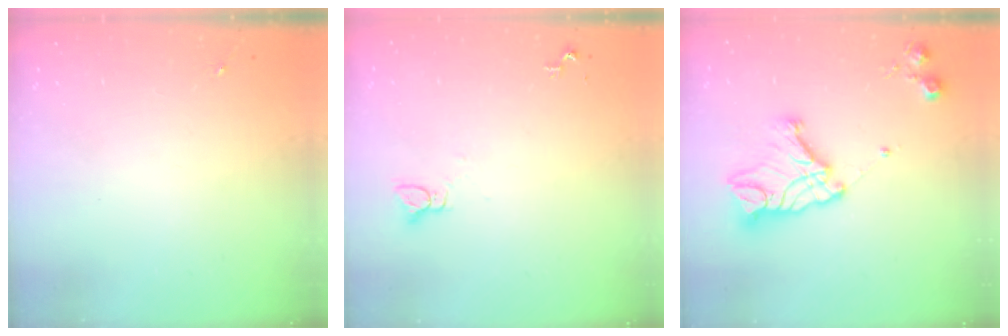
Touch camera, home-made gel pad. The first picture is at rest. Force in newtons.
{"total": 2.2, "press": 2.2, "slide": 0.1}
{"total": 15.7, "press": 15.6, "slide": 1.3}